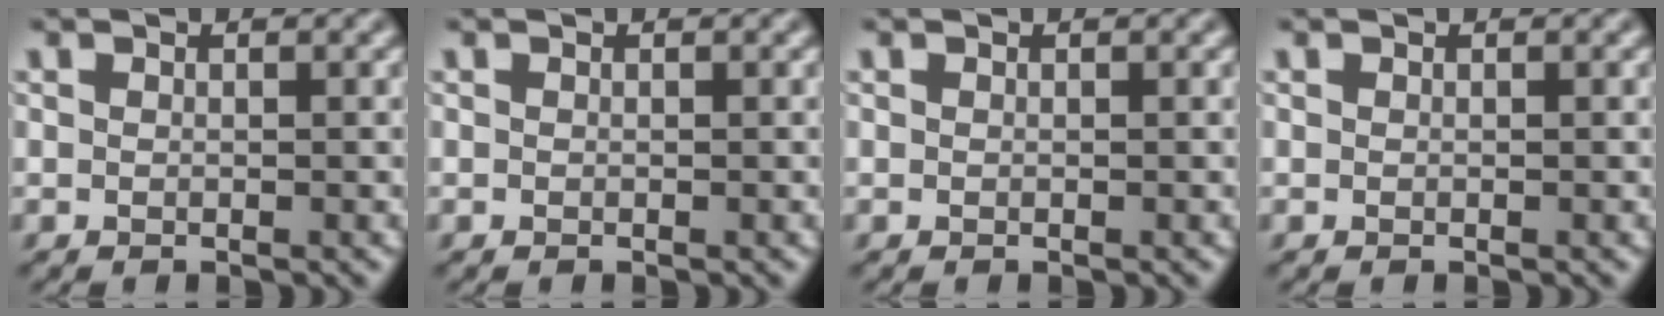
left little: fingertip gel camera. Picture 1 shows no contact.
{"total": 0.0}
{"total": 0.0}
{"total": 0.0}